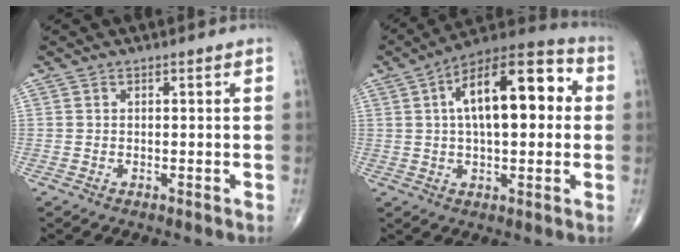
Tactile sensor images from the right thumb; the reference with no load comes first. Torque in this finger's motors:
{"motor_torque": [-0.34, 1.22, 1.06, 0.25, 0.30]}